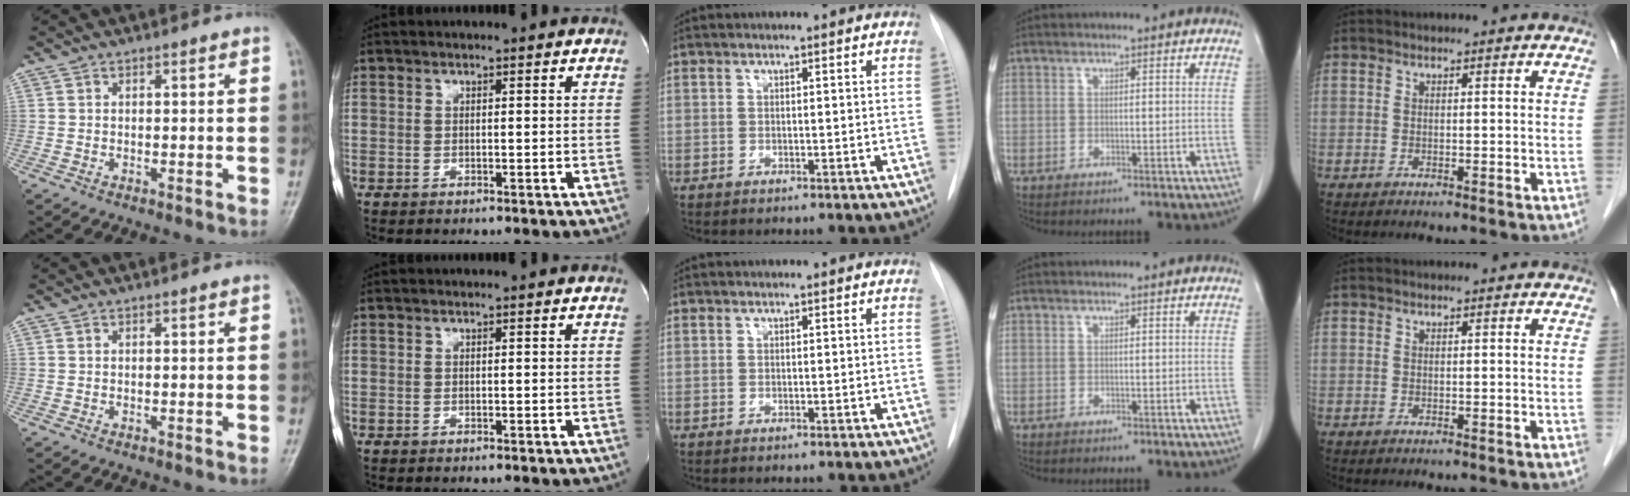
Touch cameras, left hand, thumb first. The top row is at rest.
{}